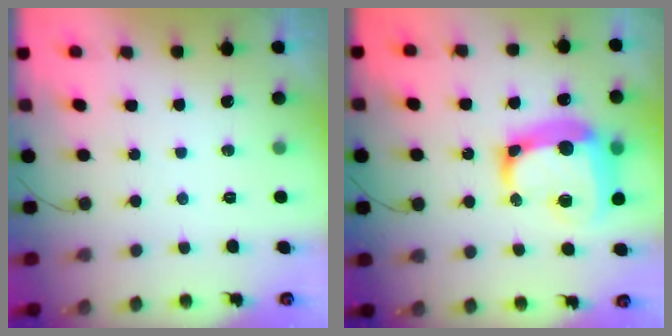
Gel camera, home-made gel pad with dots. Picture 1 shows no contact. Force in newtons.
{"total": 18.5, "press": 18.2, "slide": 3.1}